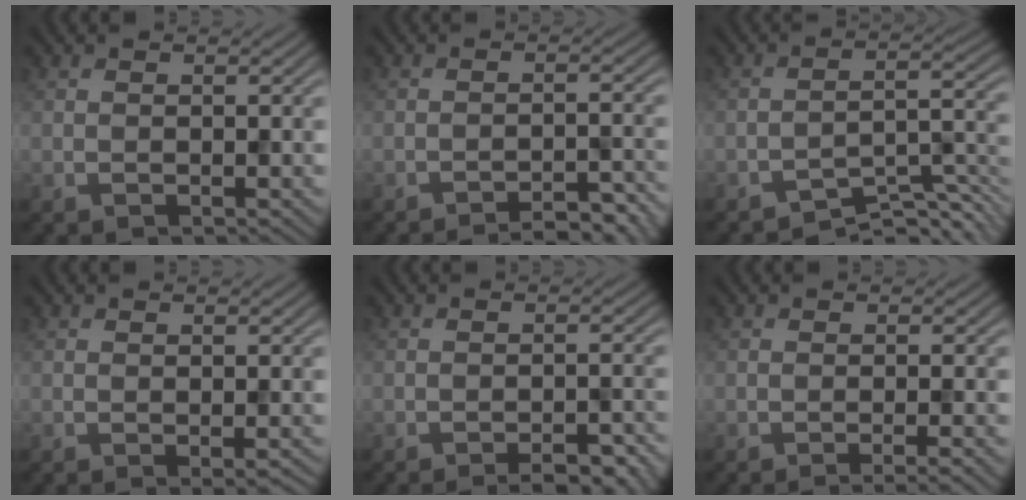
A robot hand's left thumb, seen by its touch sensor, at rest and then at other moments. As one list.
[{"total": 4.5, "force": [-3.9, 0.5, 2.2], "torque": [-0.037, 0.014, -0.055]}, {"total": 5.9, "force": [-5.1, 0.9, 2.8], "torque": [-0.042, 0.003, -0.083]}, {"total": 1.3, "force": [-0.5, 0.0, 1.2], "torque": [-0.023, -0.004, -0.008]}, {"total": 4.4, "force": [-3.3, 0.9, 2.8], "torque": [-0.048, 0.007, -0.040]}, {"total": 2.8, "force": [-1.2, 0.5, 2.4], "torque": [-0.030, 0.002, -0.026]}]